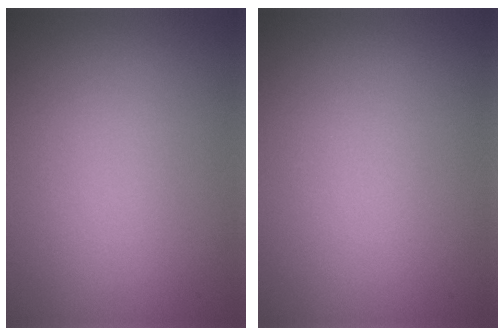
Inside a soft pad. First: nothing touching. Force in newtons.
{"total": 0.0}